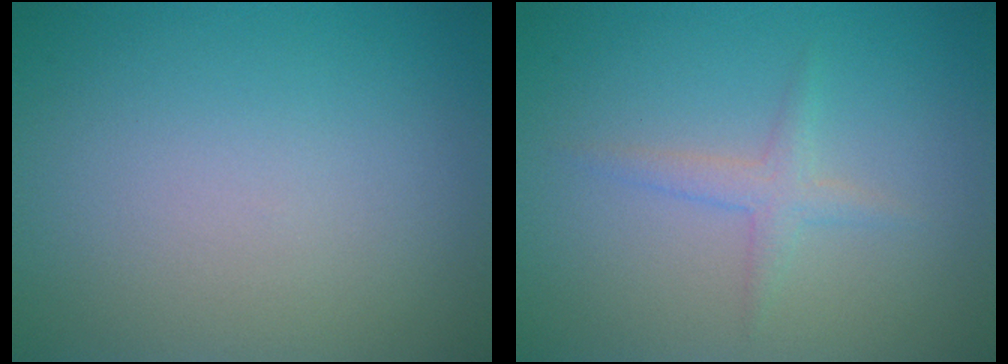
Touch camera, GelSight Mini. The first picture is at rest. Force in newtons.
{"total": 1.6, "press": 1.6, "slide": 0.0}